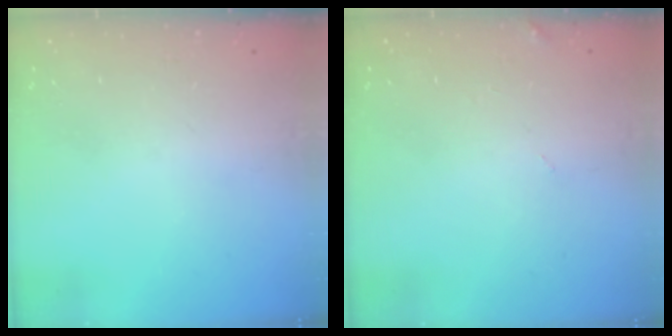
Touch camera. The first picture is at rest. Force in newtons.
{"total": 2.2, "press": 2.2, "slide": 0.2}